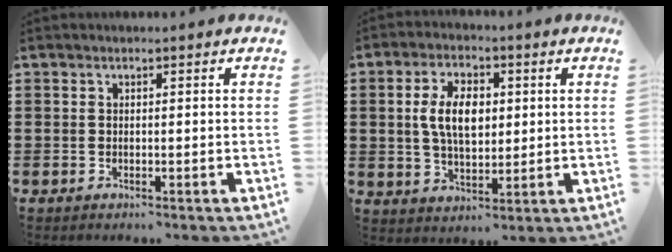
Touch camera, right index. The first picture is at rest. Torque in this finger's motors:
{"motor_torque": [0.62, -0.22, 0.42, 0.12]}